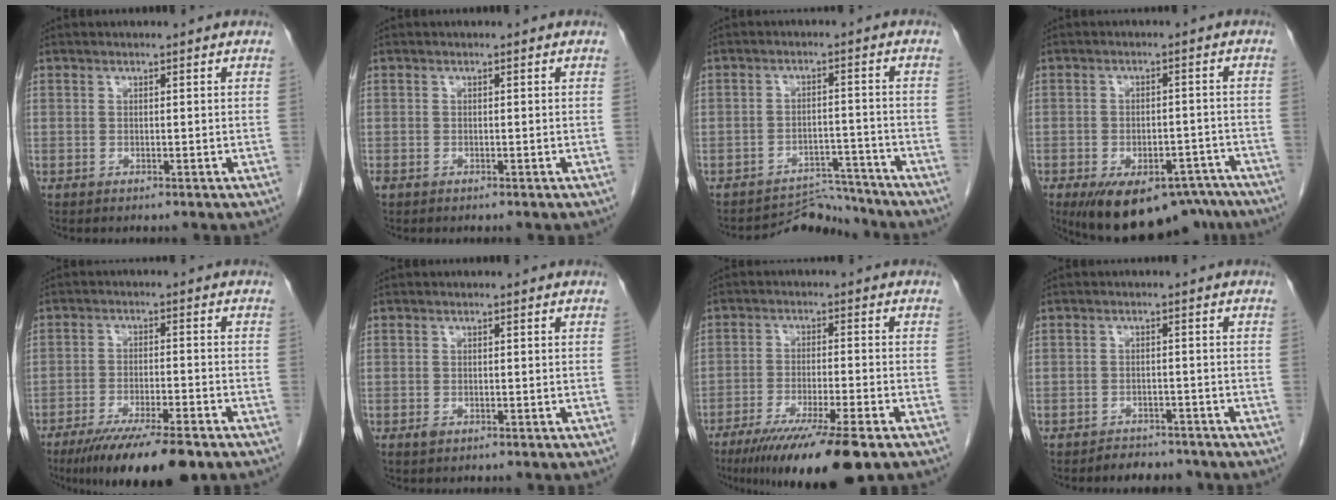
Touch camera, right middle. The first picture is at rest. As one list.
[{"total": 0.6, "force": [-0.4, 0.4, 0.2], "torque": [-0.010, 0.001, -0.007]}, {"total": 5.7, "force": [-5.3, 0.8, -1.7], "torque": [0.034, 0.020, -0.081]}, {"total": 15.0, "force": [-11.2, 6.6, 7.4], "torque": [-0.113, -0.003, -0.150]}, {"total": 13.1, "force": [-9.6, 1.8, 8.7], "torque": [-0.135, -0.029, -0.153]}, {"total": 0.7, "force": [-0.4, 0.4, 0.4], "torque": [-0.008, 0.000, -0.003]}, {"total": 14.0, "force": [-9.8, 0.4, 10.0], "torque": [-0.158, -0.040, -0.158]}, {"total": 4.3, "force": [-3.8, 1.9, 0.5], "torque": [-0.008, 0.004, -0.052]}]